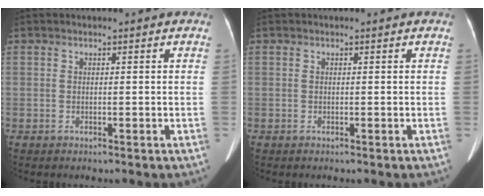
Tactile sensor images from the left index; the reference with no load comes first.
{"total": 0.0}